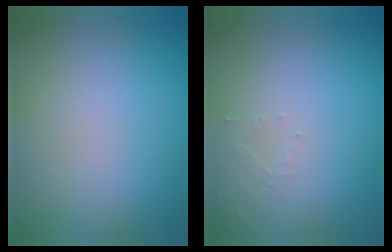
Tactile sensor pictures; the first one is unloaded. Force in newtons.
{"total": 1.0, "press": 1.0, "slide": 0.2}